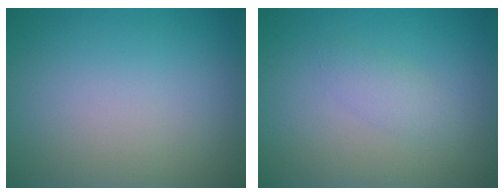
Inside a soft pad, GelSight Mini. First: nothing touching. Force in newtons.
{"total": 1.4, "press": 1.3, "slide": 0.1}